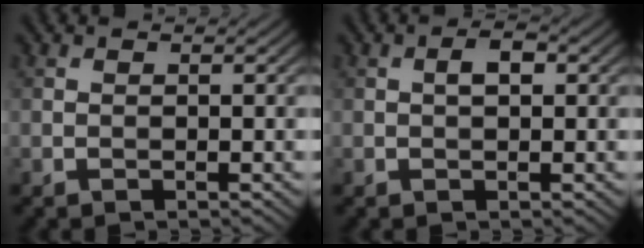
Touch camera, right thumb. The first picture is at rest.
{"total": 1.9, "force": [0.4, 0.9, 1.7], "torque": [-0.027, 0.006, 0.003]}